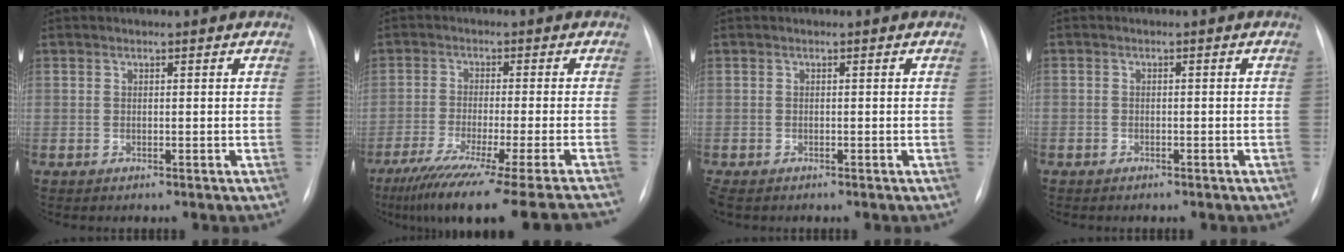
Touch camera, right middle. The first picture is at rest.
{"total": 22.2, "force": [-18.8, -2.0, 11.7], "torque": [-0.127, -0.073, -0.276]}
{"total": 2.2, "force": [-1.6, 1.1, 1.0], "torque": [-0.020, -0.004, -0.021]}
{"total": 1.3, "force": [-0.9, 0.8, 0.3], "torque": [-0.005, 0.003, -0.011]}